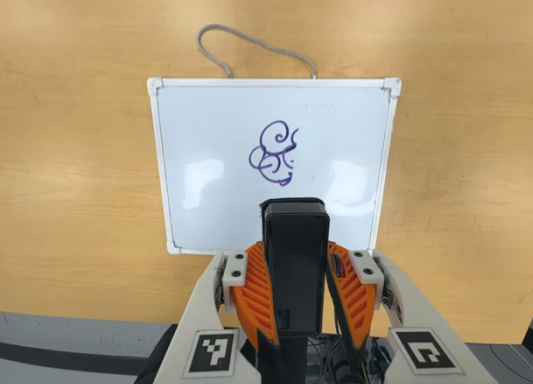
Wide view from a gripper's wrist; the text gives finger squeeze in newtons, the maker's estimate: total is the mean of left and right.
{"total": 7.9, "left": 6.4, "right": 9.4}